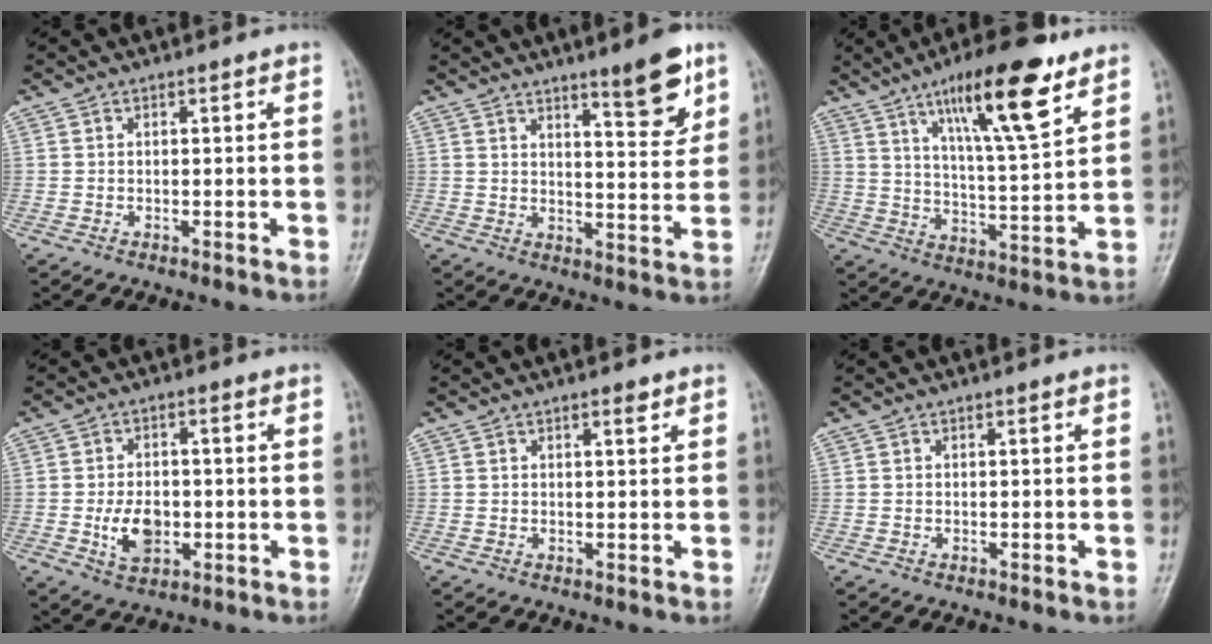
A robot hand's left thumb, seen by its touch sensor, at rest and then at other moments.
{"total": 9.0, "force": [5.9, 1.9, 6.6], "torque": [-0.078, -0.043, 0.085]}
{"total": 16.5, "force": [9.5, 3.6, 12.9], "torque": [-0.194, -0.047, 0.160]}
{"total": 7.1, "force": [-1.3, 4.7, 5.1], "torque": [-0.074, 0.001, -0.019]}
{"total": 1.4, "force": [0.9, 0.4, 0.9], "torque": [-0.011, -0.005, 0.015]}
{"total": 0.0}